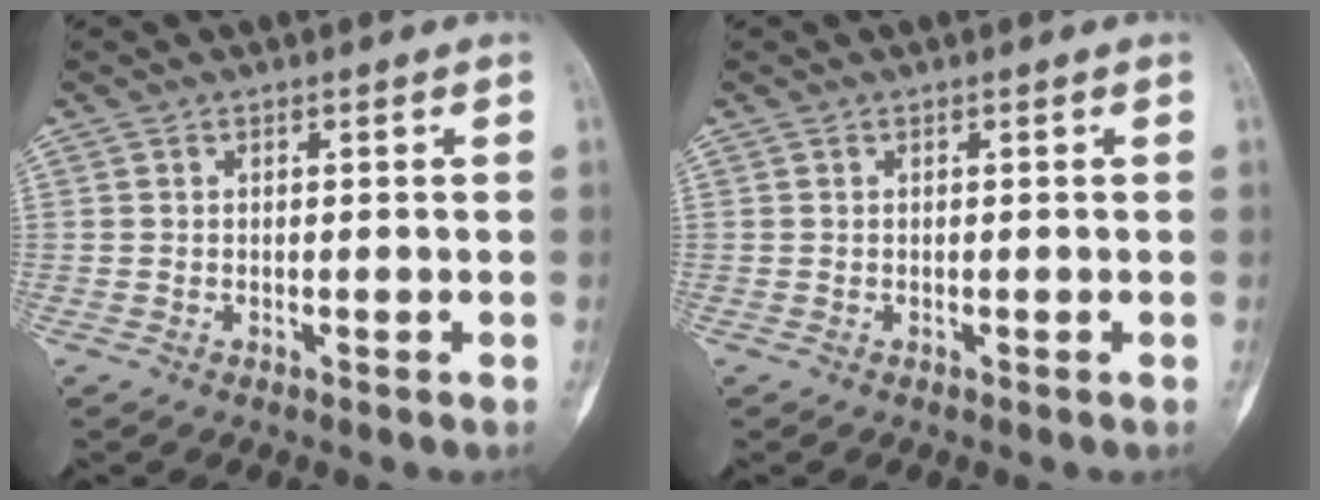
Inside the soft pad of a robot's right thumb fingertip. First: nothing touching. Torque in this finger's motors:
{"motor_torque": [0.09, 0.04, 0.04, -0.04, 0.00]}